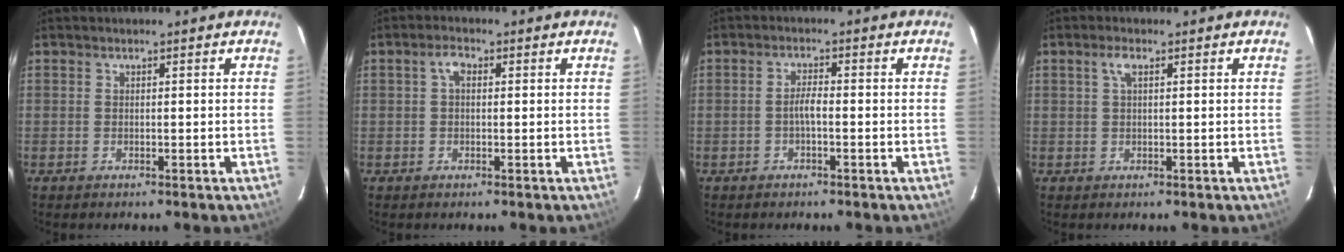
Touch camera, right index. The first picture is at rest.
{"total": 2.2, "force": [0.4, 1.3, 1.8], "torque": [-0.036, 0.010, 0.006]}
{"total": 2.2, "force": [-0.8, 0.4, 1.9], "torque": [-0.039, 0.006, -0.016]}
{"total": 1.9, "force": [0.8, 0.7, 1.6], "torque": [-0.035, 0.007, 0.015]}